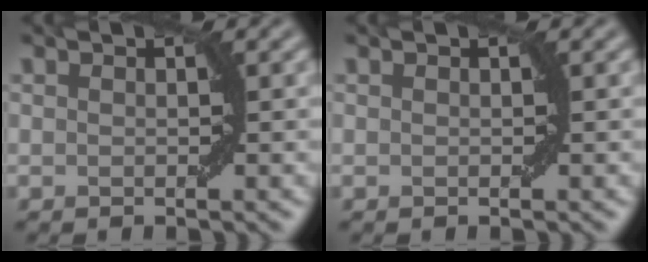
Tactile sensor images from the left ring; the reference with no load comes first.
{"total": 0.0}